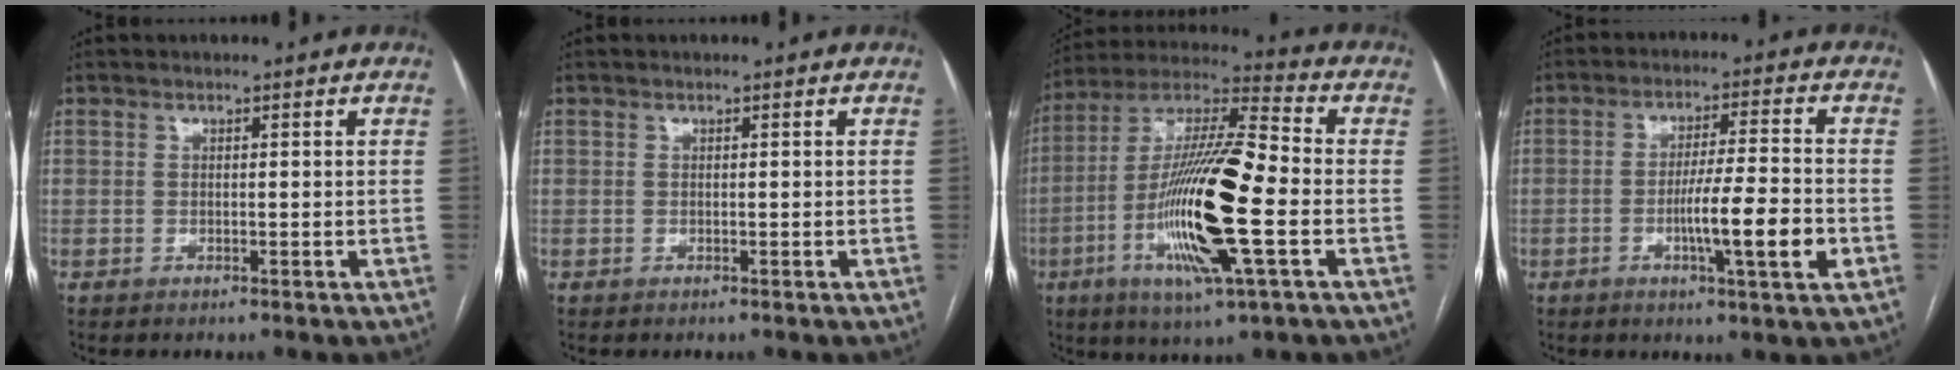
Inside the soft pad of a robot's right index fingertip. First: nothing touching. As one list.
[{"total": 0.0}, {"total": 20.5, "force": [-4.7, 2.1, 19.9], "torque": [-0.401, -0.014, -0.085]}, {"total": 9.7, "force": [-2.8, -0.1, 9.3], "torque": [-0.156, -0.006, -0.046]}]